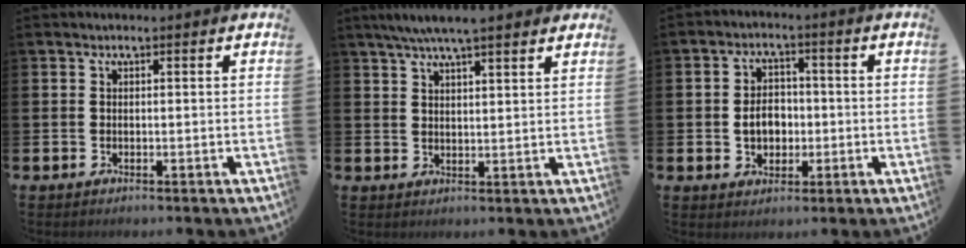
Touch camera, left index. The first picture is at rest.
{"total": 5.9, "force": [5.2, 0.6, 2.6], "torque": [-0.059, -0.010, 0.093]}
{"total": 4.4, "force": [-0.6, 3.4, 2.8], "torque": [-0.036, 0.002, -0.019]}